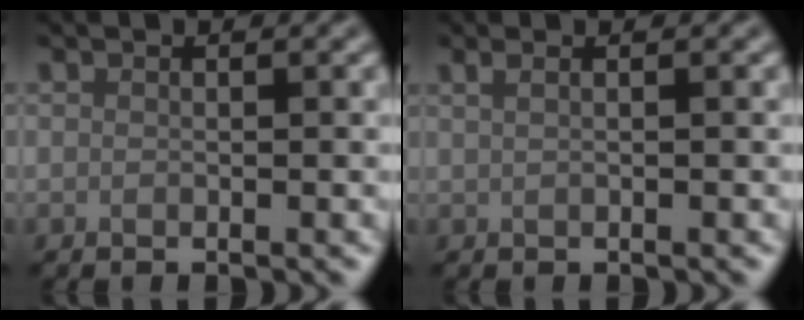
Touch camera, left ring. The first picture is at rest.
{"total": 2.1, "force": [1.1, 1.0, 1.5], "torque": [-0.013, 0.003, -0.001]}